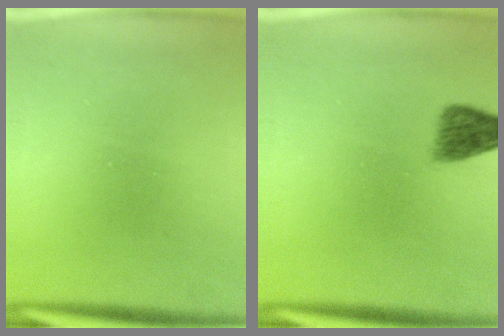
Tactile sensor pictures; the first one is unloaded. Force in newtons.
{"total": 2.7}